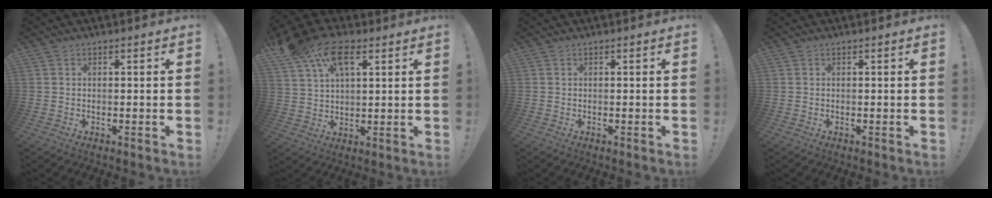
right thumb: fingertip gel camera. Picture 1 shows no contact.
{"total": 14.8, "force": [8.1, 8.2, 9.4], "torque": [-0.180, -0.031, 0.145]}
{"total": 0.0}
{"total": 0.0}